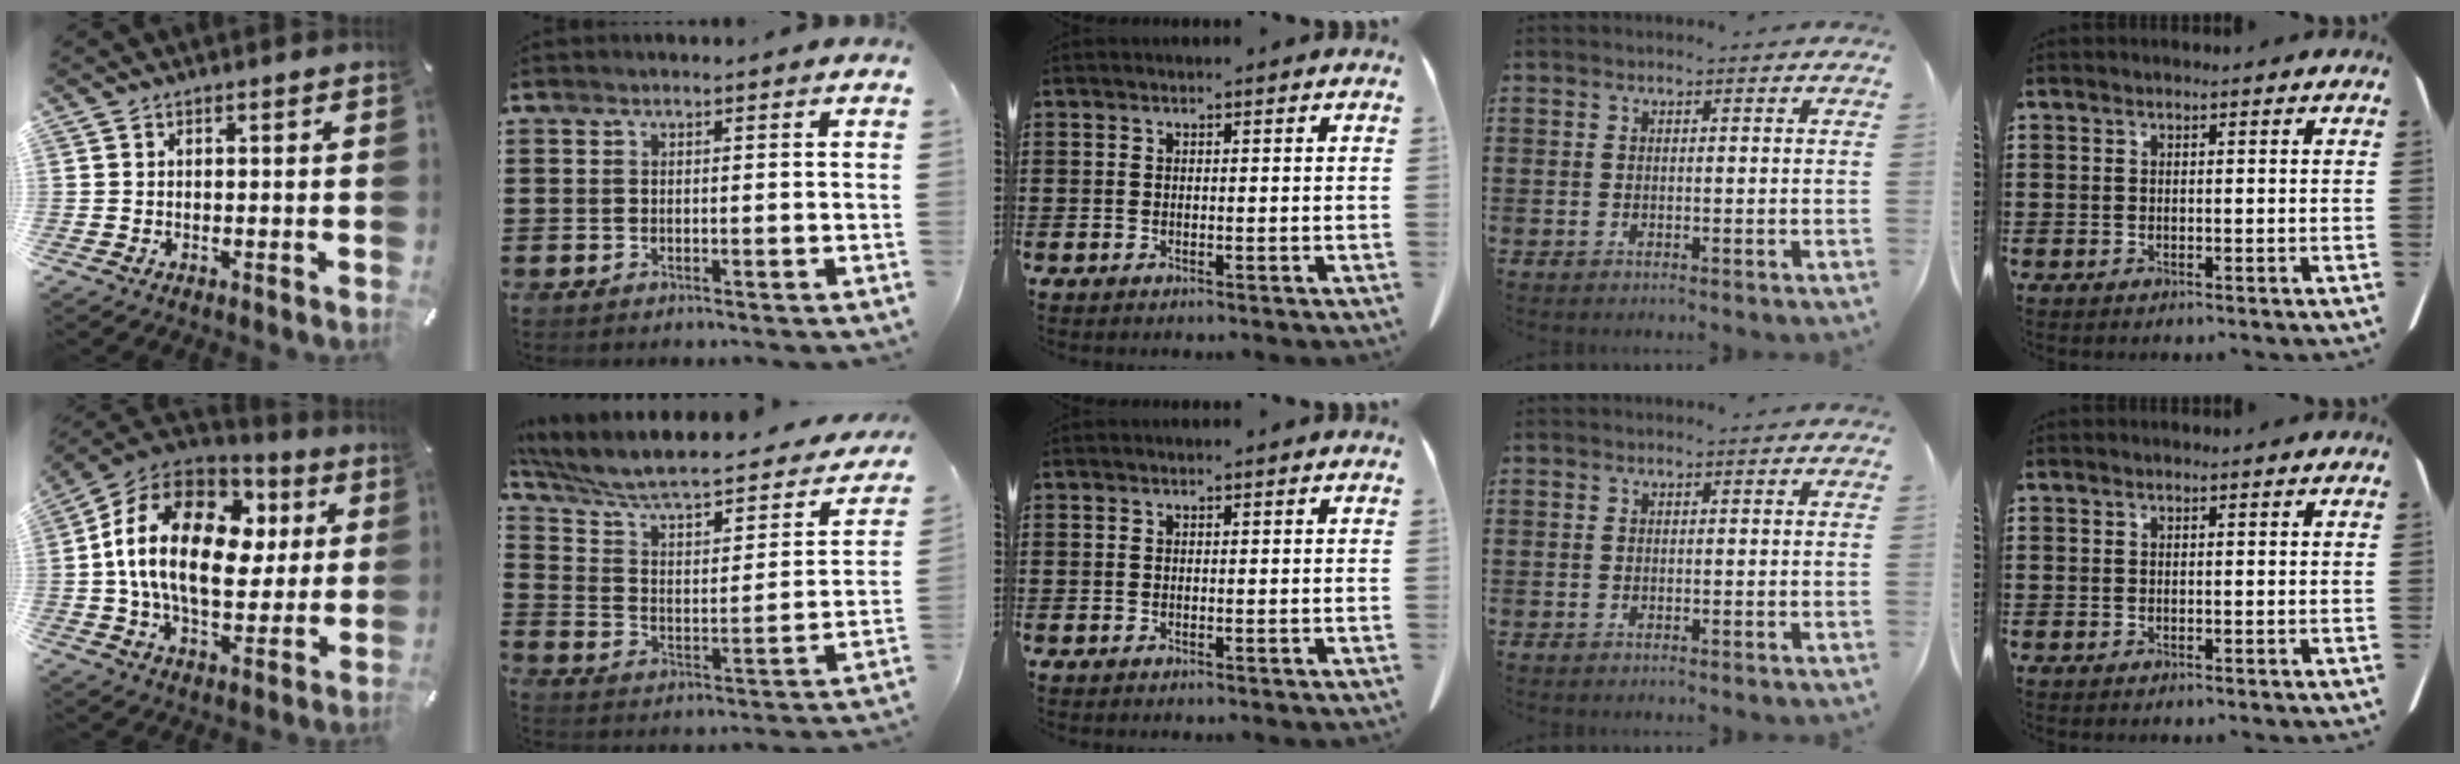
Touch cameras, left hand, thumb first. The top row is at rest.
{"thumb": {"total": 22.4, "force": [3.9, 14.2, 16.9], "torque": [-0.335, 0.002, 0.061]}, "index": {"total": 7.0, "force": [5.8, 1.4, 3.6], "torque": [-0.098, -0.051, 0.093]}}